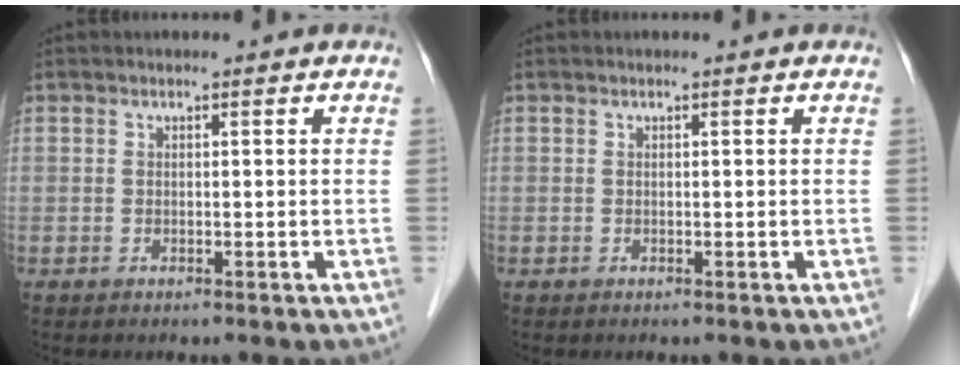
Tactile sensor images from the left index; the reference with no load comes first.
{"total": 0.0}